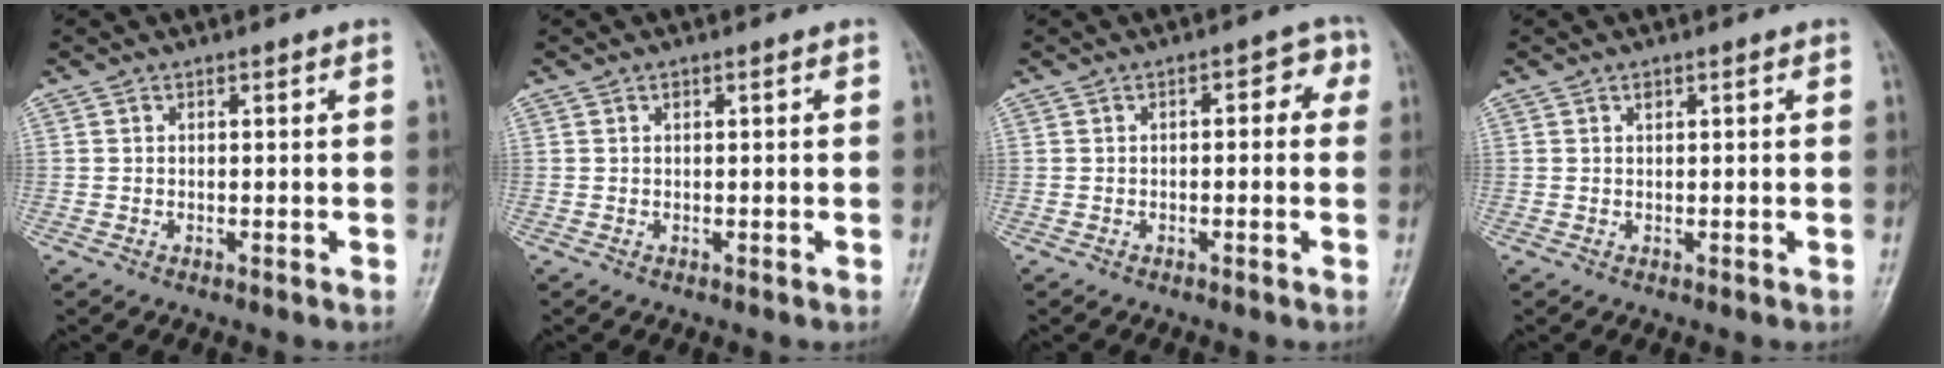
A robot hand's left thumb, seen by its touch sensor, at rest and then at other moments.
{"total": 0.8, "force": [0.3, 0.5, 0.6], "torque": [-0.004, 0.002, 0.003]}
{"total": 4.3, "force": [0.6, 2.4, 3.5], "torque": [-0.019, 0.018, -0.002]}
{"total": 1.0, "force": [0.4, 0.6, 0.6], "torque": [-0.005, 0.000, 0.006]}